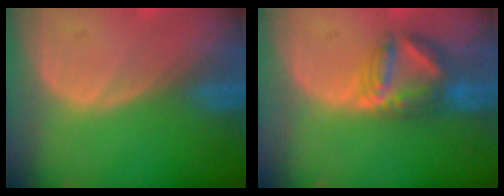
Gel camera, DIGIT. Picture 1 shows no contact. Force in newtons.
{"total": 6.4, "press": 6.3, "slide": 0.9}